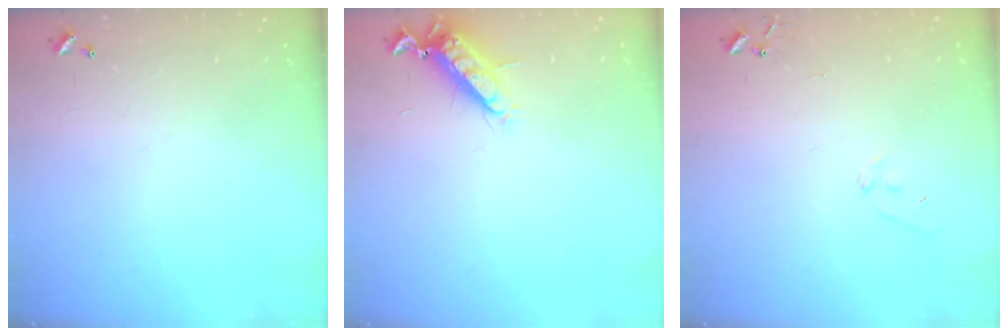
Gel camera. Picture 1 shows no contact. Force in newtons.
{"total": 12.4, "press": 12.3, "slide": 1.5}
{"total": 6.8, "press": 6.7, "slide": 0.5}